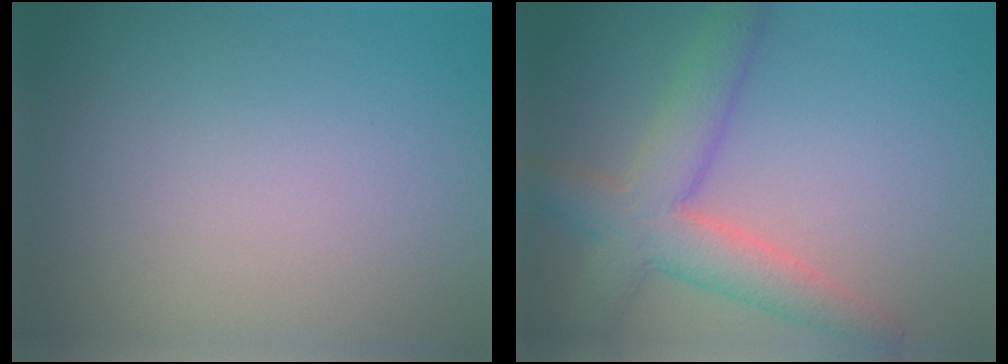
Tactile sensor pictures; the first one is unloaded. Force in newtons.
{"total": 6.1, "press": 6.0, "slide": 0.6}